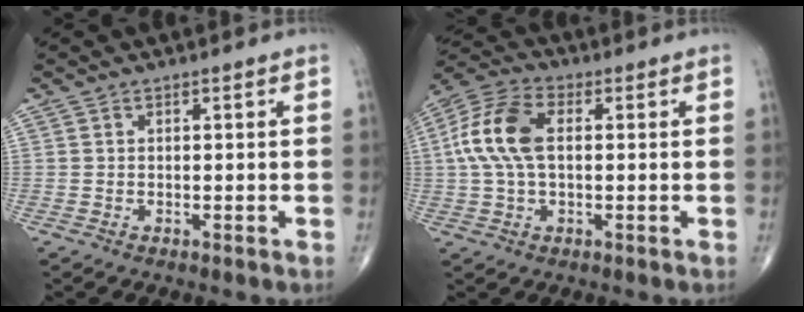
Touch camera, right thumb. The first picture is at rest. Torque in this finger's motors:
{"motor_torque": [0.85, 2.15, 1.10, 0.04, 0.16]}